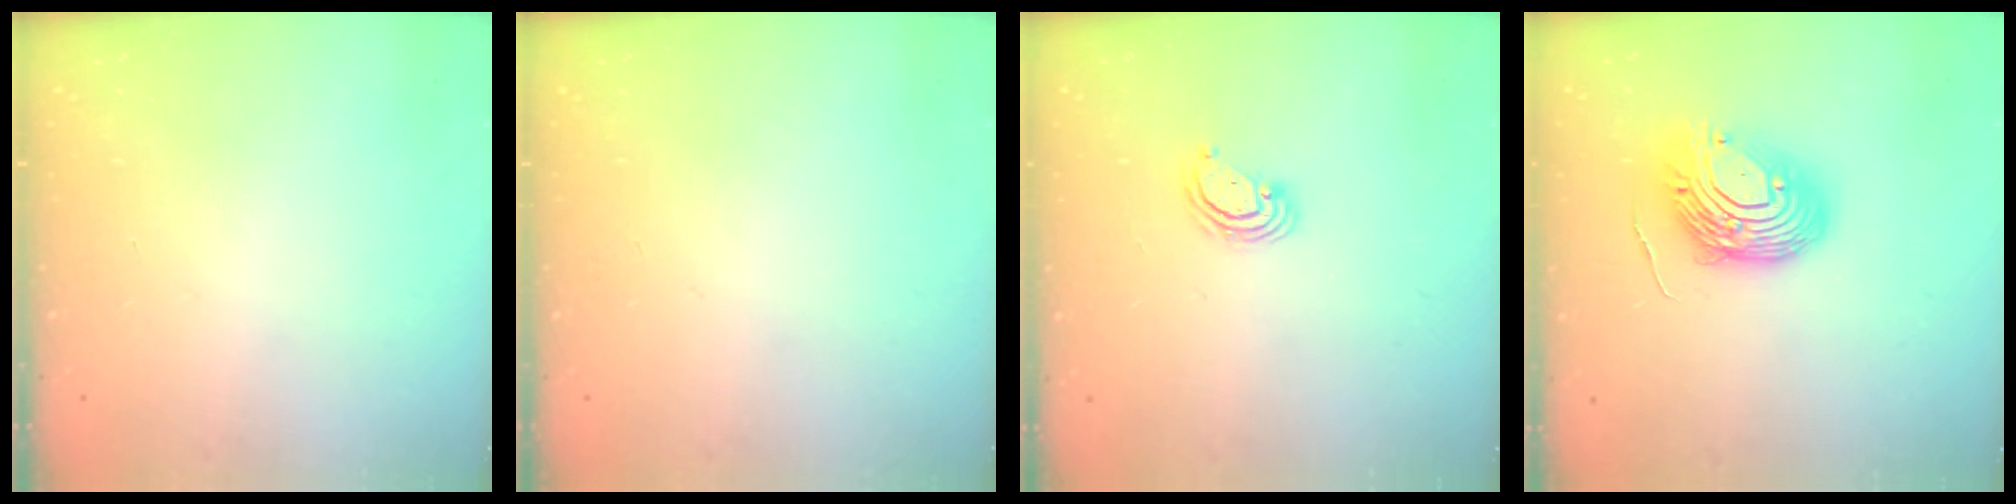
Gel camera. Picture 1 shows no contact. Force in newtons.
{"total": 0.0}
{"total": 3.2, "press": 3.2, "slide": 0.3}
{"total": 14.3, "press": 14.2, "slide": 1.4}